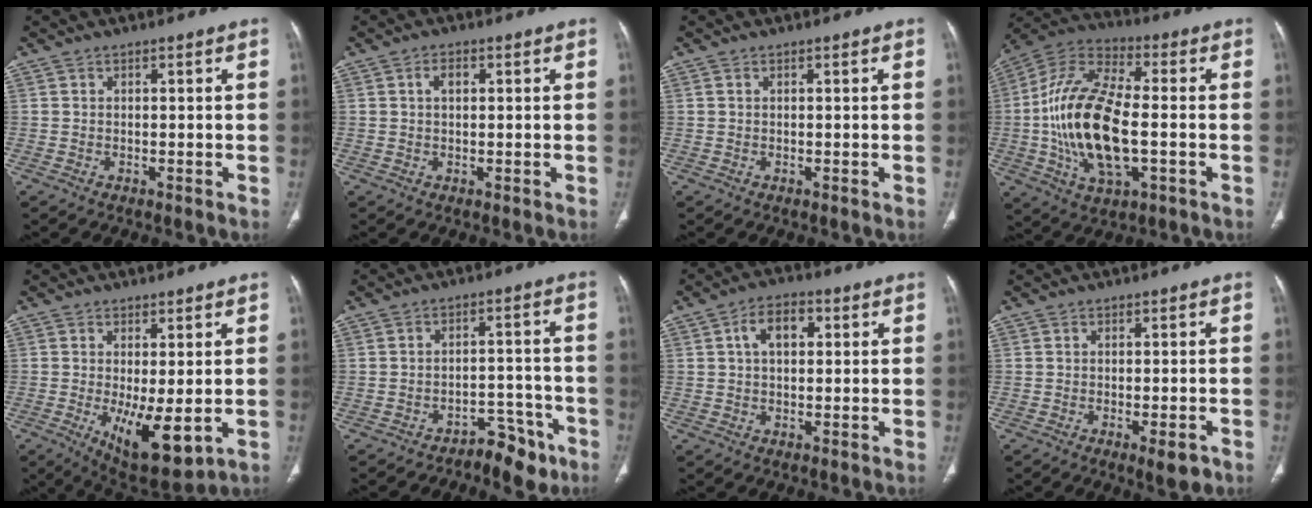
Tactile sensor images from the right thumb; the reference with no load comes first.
{"total": 2.3, "force": [0.6, 1.4, 1.8], "torque": [-0.031, 0.006, 0.011]}
{"total": 0.0}
{"total": 21.0, "force": [-2.4, 9.4, 18.6], "torque": [-0.373, 0.017, -0.042]}
{"total": 10.6, "force": [-1.9, 3.9, 9.7], "torque": [-0.150, -0.030, -0.013]}
{"total": 6.3, "force": [-4.7, 3.4, 2.6], "torque": [-0.009, 0.058, -0.067]}
{"total": 6.4, "force": [1.6, 3.9, 4.8], "torque": [-0.073, 0.012, 0.023]}
{"total": 3.9, "force": [-1.8, 1.1, 3.2], "torque": [-0.041, -0.004, -0.019]}